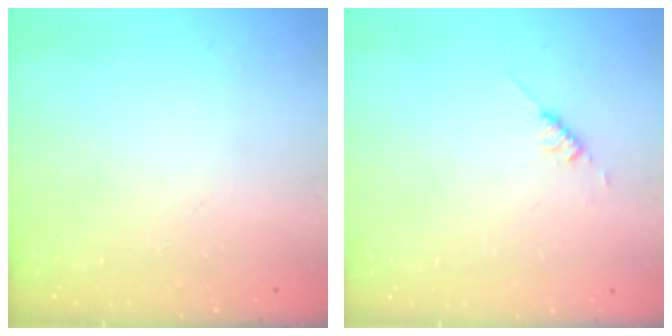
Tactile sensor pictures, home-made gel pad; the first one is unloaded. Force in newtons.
{"total": 2.6, "press": 2.6, "slide": 0.3}